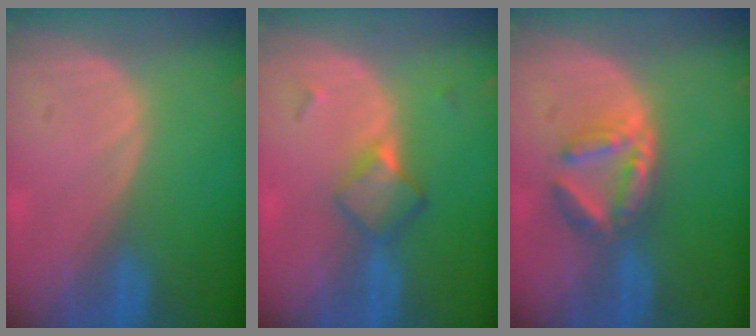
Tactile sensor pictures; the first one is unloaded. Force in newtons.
{"total": 4.8, "press": 4.2, "slide": 2.2}
{"total": 5.8, "press": 5.5, "slide": 1.6}